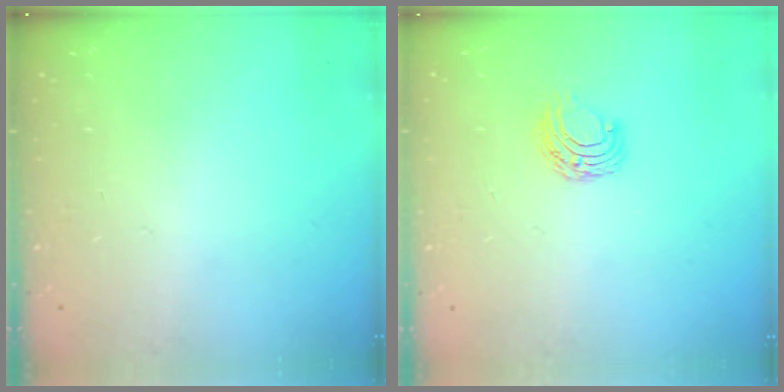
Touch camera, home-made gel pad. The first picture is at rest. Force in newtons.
{"total": 6.7, "press": 6.7, "slide": 0.5}